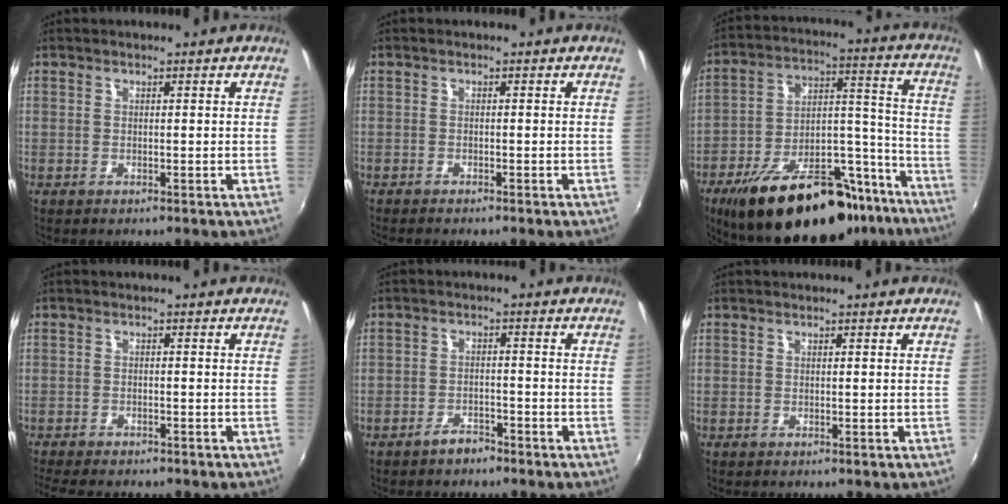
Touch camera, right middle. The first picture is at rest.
{"total": 1.1, "force": [-1.0, -0.2, 0.4], "torque": [-0.013, -0.003, -0.016]}
{"total": 28.7, "force": [-20.7, 11.8, 15.9], "torque": [-0.254, 0.029, -0.287]}
{"total": 8.0, "force": [-6.9, 1.9, 3.5], "torque": [-0.084, -0.021, -0.108]}
{"total": 2.9, "force": [-2.6, 1.1, 0.9], "torque": [-0.027, 0.007, -0.038]}
{"total": 0.0}